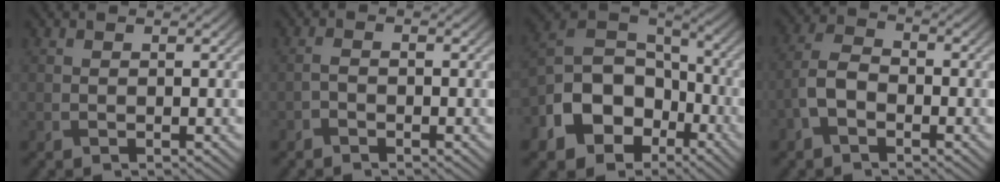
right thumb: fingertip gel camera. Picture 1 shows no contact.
{"total": 1.1, "force": [-0.8, 0.4, 0.6], "torque": [-0.013, 0.003, -0.020]}
{"total": 14.1, "force": [-6.0, 10.1, 7.7], "torque": [-0.178, -0.034, -0.112]}
{"total": 4.5, "force": [-1.9, 2.7, 3.0], "torque": [-0.066, 0.007, -0.049]}